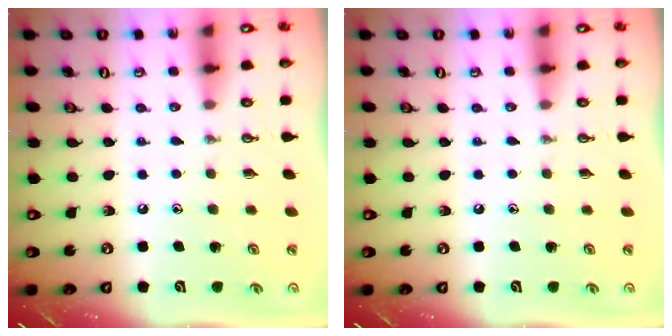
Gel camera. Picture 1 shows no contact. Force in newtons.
{"total": 0.0}